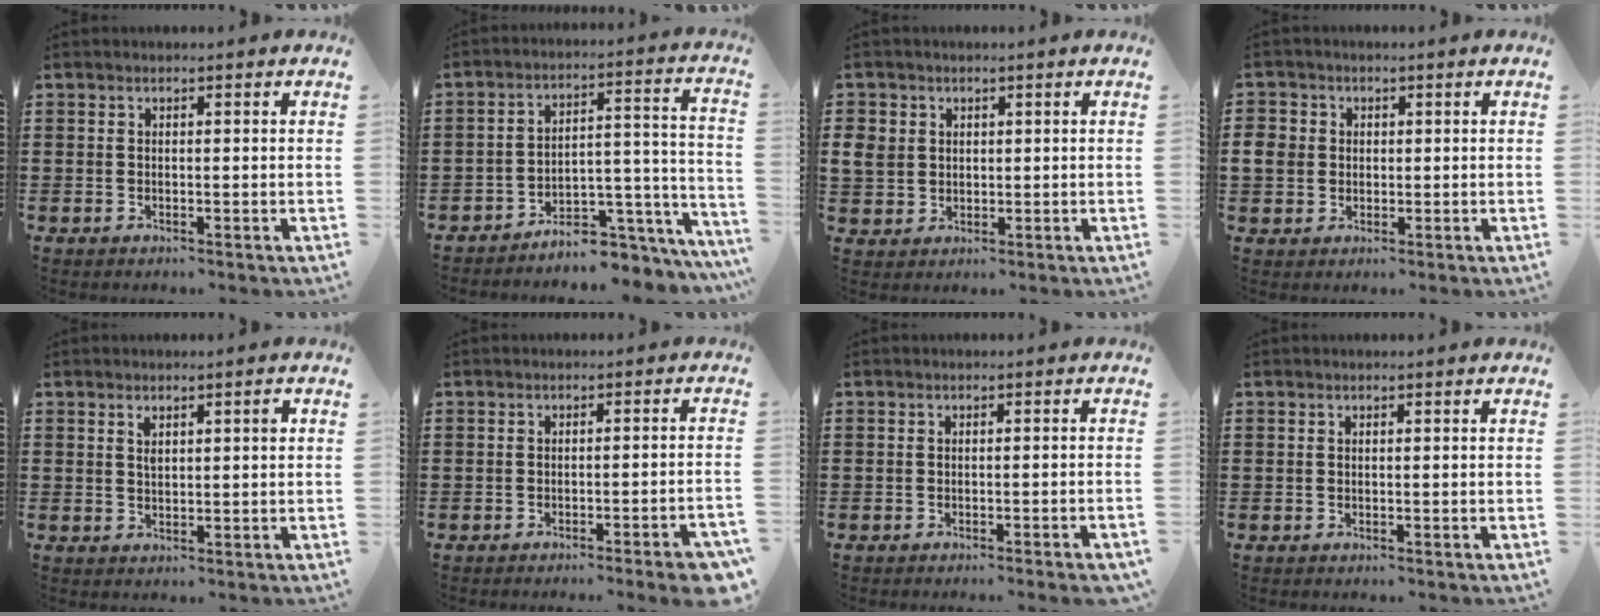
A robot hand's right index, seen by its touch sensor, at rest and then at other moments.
{"total": 5.0, "force": [-4.6, 1.3, 1.3], "torque": [-0.022, 0.003, -0.093]}
{"total": 3.5, "force": [1.0, 3.2, 0.9], "torque": [-0.039, 0.009, 0.016]}
{"total": 3.6, "force": [0.2, 3.4, 1.2], "torque": [-0.049, 0.006, -0.001]}
{"total": 2.0, "force": [0.7, 0.5, 1.7], "torque": [-0.026, -0.001, 0.009]}
{"total": 3.0, "force": [-2.2, -0.2, 2.0], "torque": [-0.031, -0.007, -0.040]}
{"total": 1.3, "force": [-1.0, -0.1, 0.7], "torque": [-0.012, -0.001, -0.019]}
{"total": 0.0}